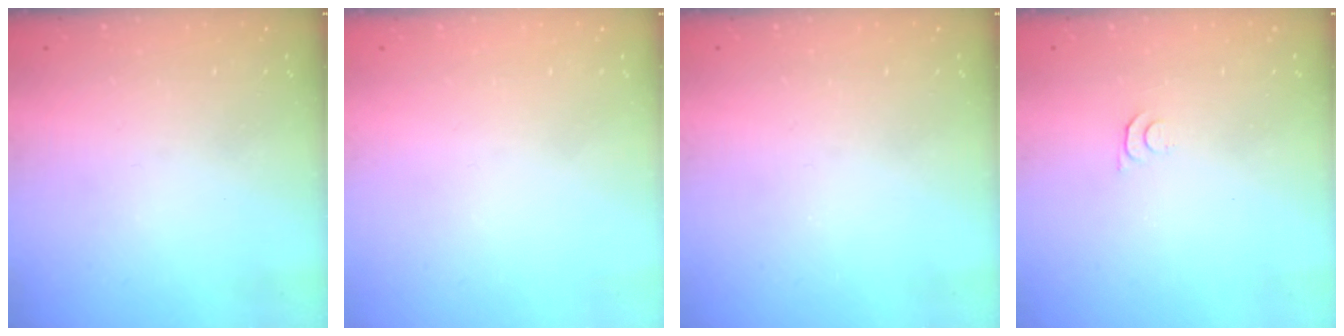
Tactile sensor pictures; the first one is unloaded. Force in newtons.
{"total": 1.8, "press": 1.7, "slide": 0.1}
{"total": 0.0}
{"total": 4.1, "press": 4.0, "slide": 0.6}